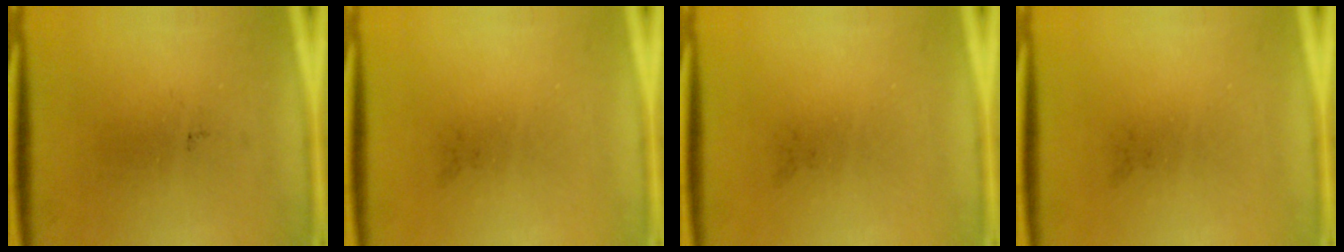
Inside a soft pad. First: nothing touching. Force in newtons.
{"total": 0.0}
{"total": 0.0}
{"total": 0.0}